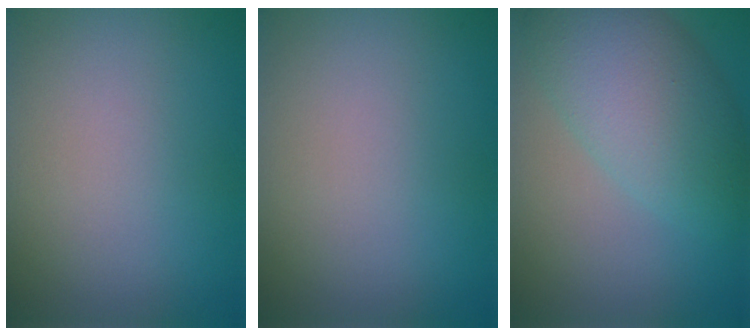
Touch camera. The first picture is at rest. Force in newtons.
{"total": 0.0}
{"total": 7.0, "press": 7.0, "slide": 0.2}